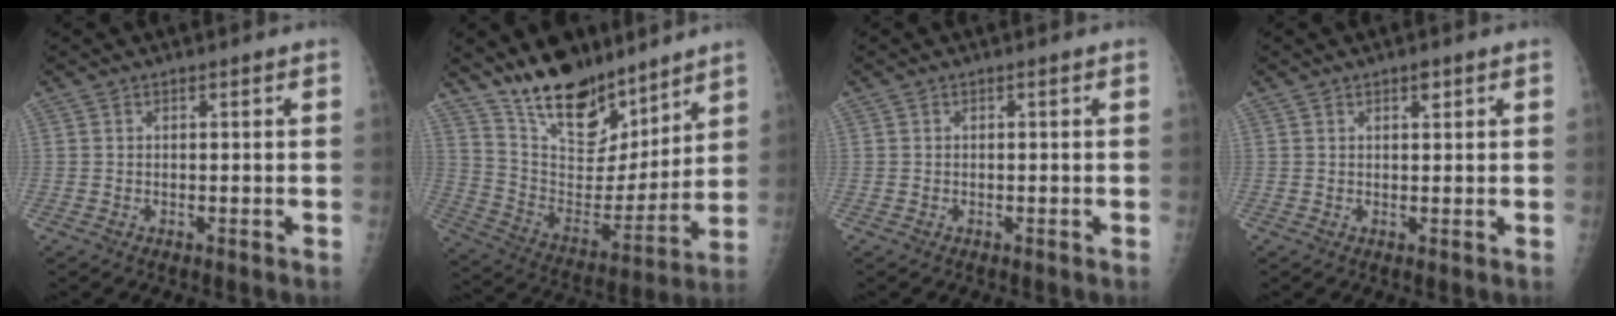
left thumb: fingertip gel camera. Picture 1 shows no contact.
{"total": 19.5, "force": [15.3, 8.3, 8.7], "torque": [-0.098, -0.100, 0.267]}
{"total": 0.0}
{"total": 1.6, "force": [1.0, 0.7, 1.0], "torque": [-0.007, -0.004, 0.013]}